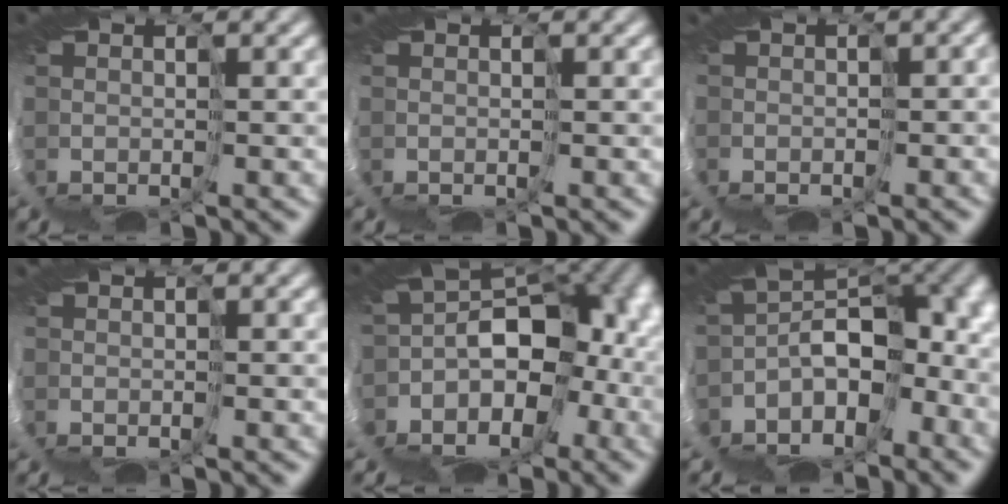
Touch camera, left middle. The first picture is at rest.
{"total": 0.0}
{"total": 2.6, "force": [-2.1, 1.0, 1.1], "torque": [-0.012, 0.004, -0.030]}
{"total": 1.0, "force": [-1.0, 0.3, 0.2], "torque": [-0.003, 0.002, -0.019]}
{"total": 11.5, "force": [-3.3, 7.9, 7.8], "torque": [-0.120, -0.007, -0.026]}
{"total": 10.2, "force": [-2.9, 6.0, 7.8], "torque": [-0.132, -0.004, -0.010]}